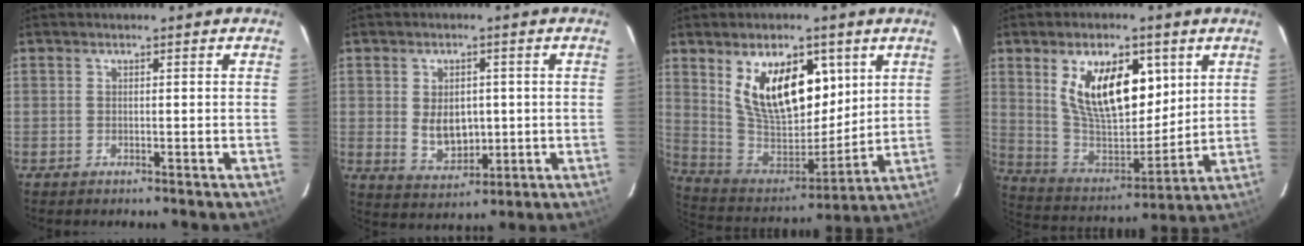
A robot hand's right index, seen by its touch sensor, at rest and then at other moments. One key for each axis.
{"total": 7.3, "fx": 0.2, "fy": 5.1, "fz": 5.2, "tx": -0.097, "ty": -0.003, "tz": 0.020}
{"total": 18.6, "fx": 7.6, "fy": 9.8, "fz": 13.9, "tx": -0.248, "ty": 0.001, "tz": 0.154}
{"total": 17.9, "fx": 6.8, "fy": 8.9, "fz": 14.0, "tx": -0.247, "ty": 0.002, "tz": 0.137}